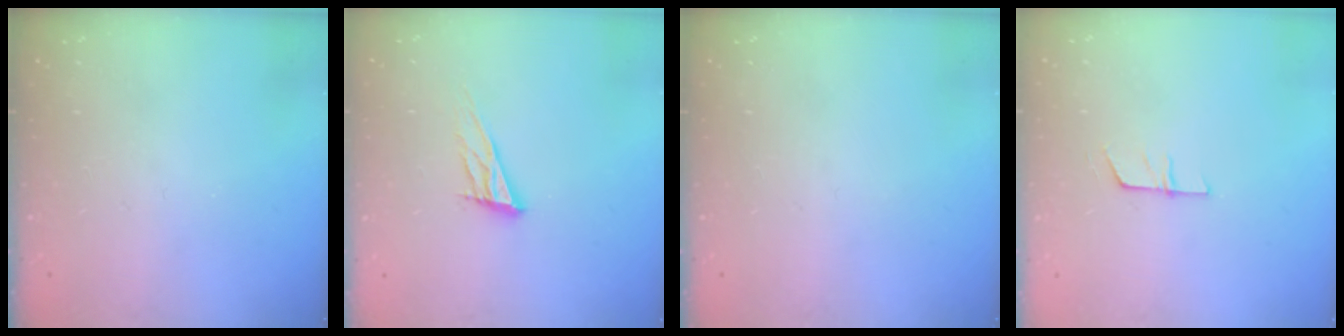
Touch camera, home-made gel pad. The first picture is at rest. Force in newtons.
{"total": 11.0, "press": 10.7, "slide": 2.6}
{"total": 0.0}
{"total": 5.4, "press": 5.4, "slide": 0.4}